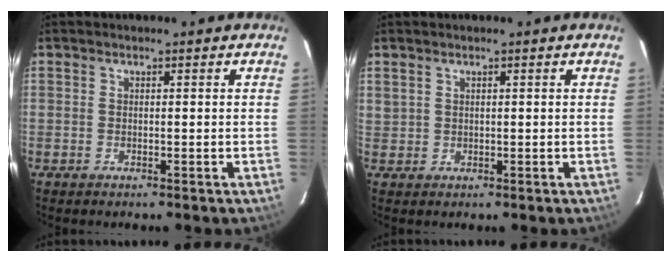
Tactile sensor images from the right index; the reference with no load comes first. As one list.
[{"total": 1.6, "force": [1.1, 1.0, 0.6], "torque": [-0.011, 0.003, 0.024]}]